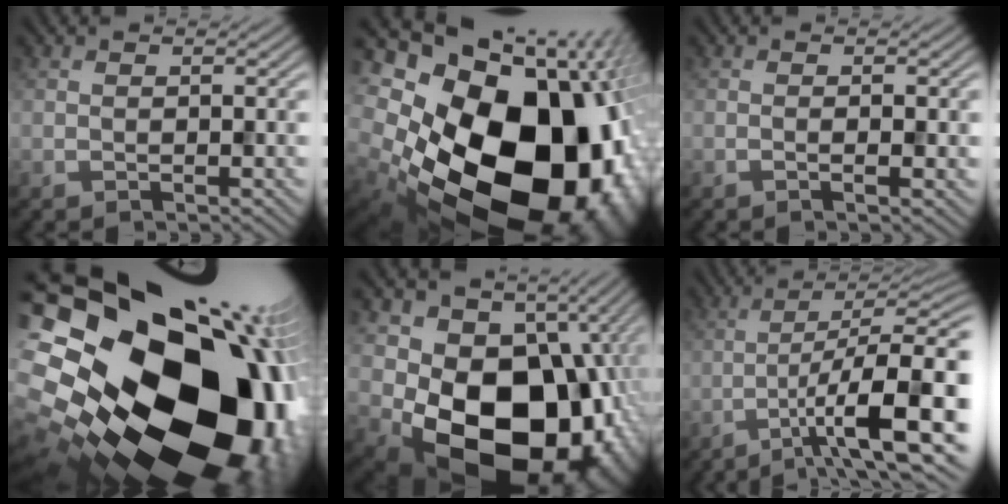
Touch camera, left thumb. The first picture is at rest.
{"total": 25.3, "force": [-3.8, 18.9, 16.5], "torque": [-0.305, -0.093, -0.082]}
{"total": 1.7, "force": [-0.3, 0.2, 1.7], "torque": [-0.030, 0.000, -0.010]}
{"total": 24.8, "force": [-1.1, 18.6, 16.4], "torque": [-0.273, -0.077, -0.075]}
{"total": 20.9, "force": [-3.9, 15.6, 13.3], "torque": [-0.218, -0.064, -0.025]}
{"total": 12.3, "force": [-4.3, 2.7, 11.2], "torque": [-0.182, 0.006, -0.064]}